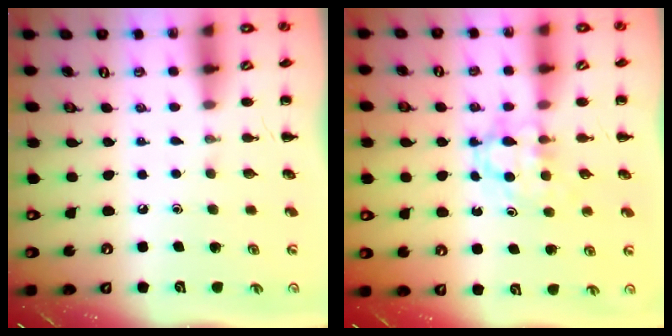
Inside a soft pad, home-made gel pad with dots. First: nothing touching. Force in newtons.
{"total": 4.9, "press": 4.8, "slide": 0.9}